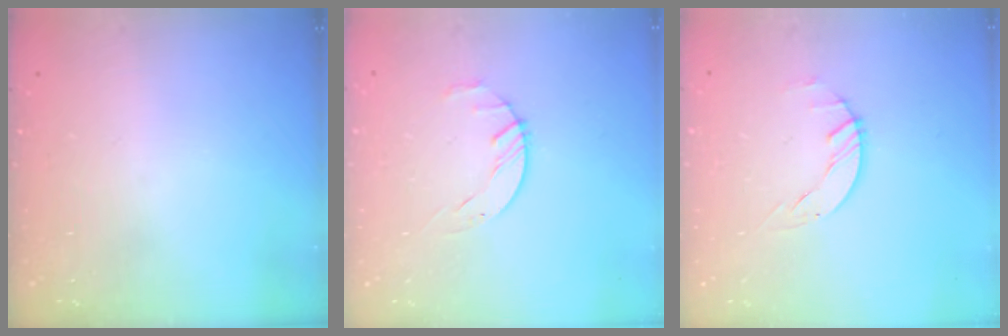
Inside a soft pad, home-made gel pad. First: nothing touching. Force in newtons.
{"total": 1.8, "press": 1.7, "slide": 0.3}
{"total": 1.5, "press": 1.4, "slide": 0.3}